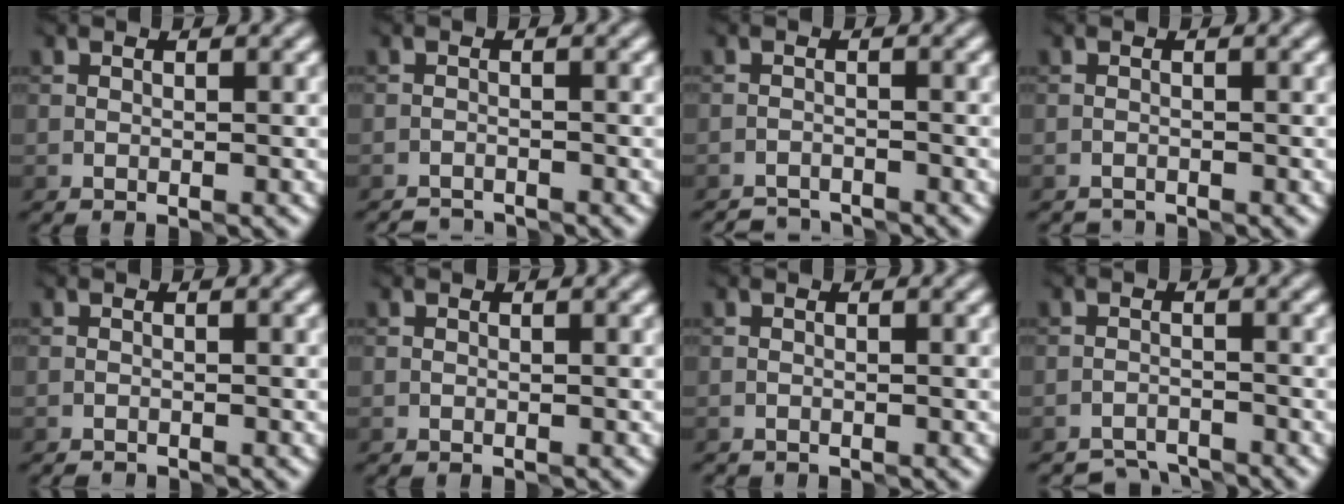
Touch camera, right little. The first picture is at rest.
{"total": 2.4, "force": [-2.4, 0.3, 0.2], "torque": [-0.001, -0.006, -0.049]}
{"total": 2.9, "force": [-2.9, 0.4, 0.2], "torque": [-0.001, -0.005, -0.057]}
{"total": 1.3, "force": [-1.3, 0.1, -0.1], "torque": [0.003, -0.004, -0.029]}
{"total": 0.9, "force": [-0.8, 0.0, -0.1], "torque": [0.001, -0.004, -0.020]}
{"total": 0.0}
{"total": 0.6, "force": [-0.5, 0.0, -0.2], "torque": [0.005, -0.001, -0.013]}
{"total": 3.7, "force": [-3.6, 0.7, 0.5], "torque": [-0.006, -0.008, -0.067]}